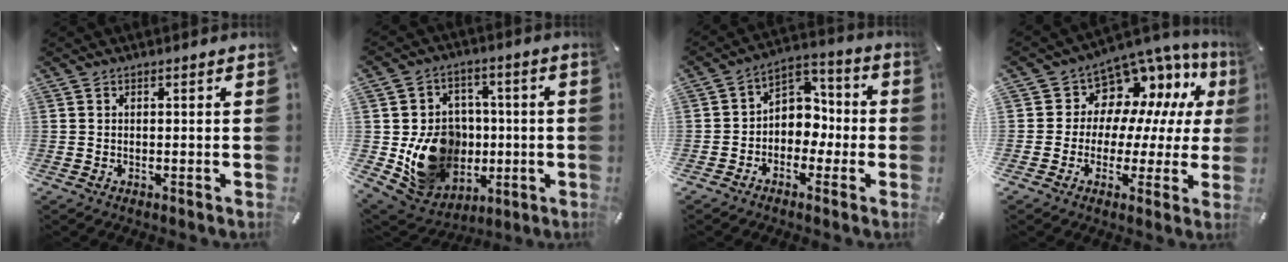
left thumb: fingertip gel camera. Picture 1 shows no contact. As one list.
[{"total": 16.3, "force": [-2.2, 14.5, 7.2], "torque": [-0.119, 0.008, -0.020]}, {"total": 7.7, "force": [-1.9, 6.8, 3.1], "torque": [-0.041, 0.017, -0.036]}, {"total": 10.2, "force": [5.0, 8.7, 2.2], "torque": [-0.044, -0.057, 0.098]}]